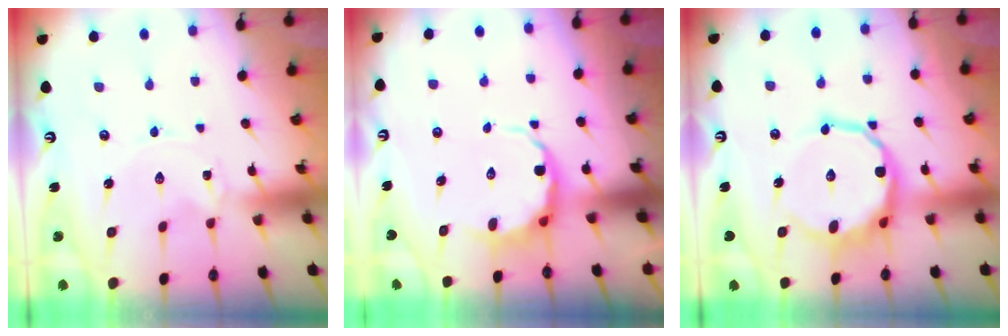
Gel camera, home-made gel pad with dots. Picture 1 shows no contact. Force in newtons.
{"total": 6.6, "press": 6.1, "slide": 2.5}
{"total": 11.0, "press": 10.4, "slide": 3.8}